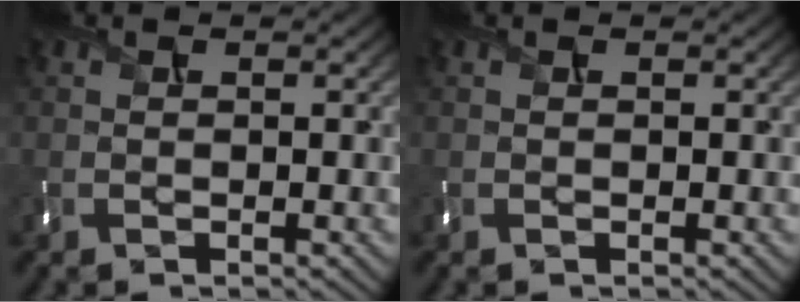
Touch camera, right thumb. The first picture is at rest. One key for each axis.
{"total": 0.0}